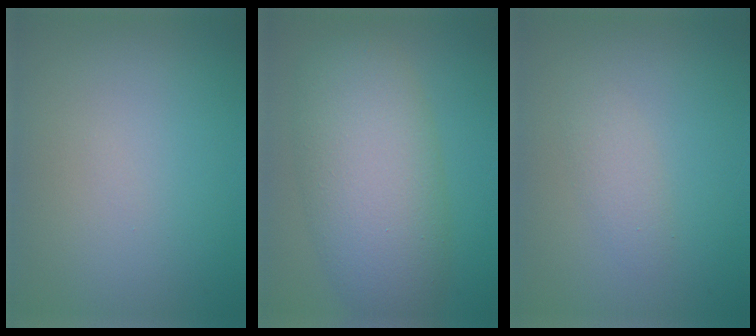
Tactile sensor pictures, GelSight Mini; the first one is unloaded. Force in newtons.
{"total": 8.1, "press": 8.1, "slide": 0.3}
{"total": 1.4, "press": 1.4, "slide": 0.1}